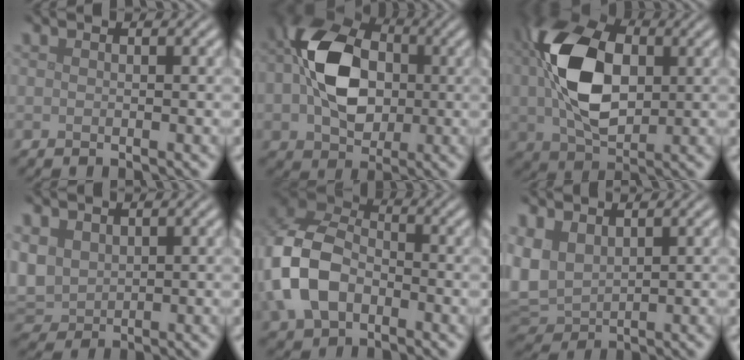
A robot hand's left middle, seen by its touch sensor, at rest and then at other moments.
{"total": 10.6, "force": [0.0, 7.4, 7.7], "torque": [-0.155, 0.009, -0.010]}
{"total": 11.1, "force": [1.2, 6.9, 8.6], "torque": [-0.183, 0.006, 0.022]}
{"total": 4.1, "force": [1.3, 3.2, 2.2], "torque": [-0.066, 0.000, 0.029]}
{"total": 8.8, "force": [-2.1, 6.4, 5.8], "torque": [-0.145, 0.000, -0.054]}
{"total": 4.9, "force": [1.6, 3.3, 3.2], "torque": [-0.090, 0.001, 0.032]}